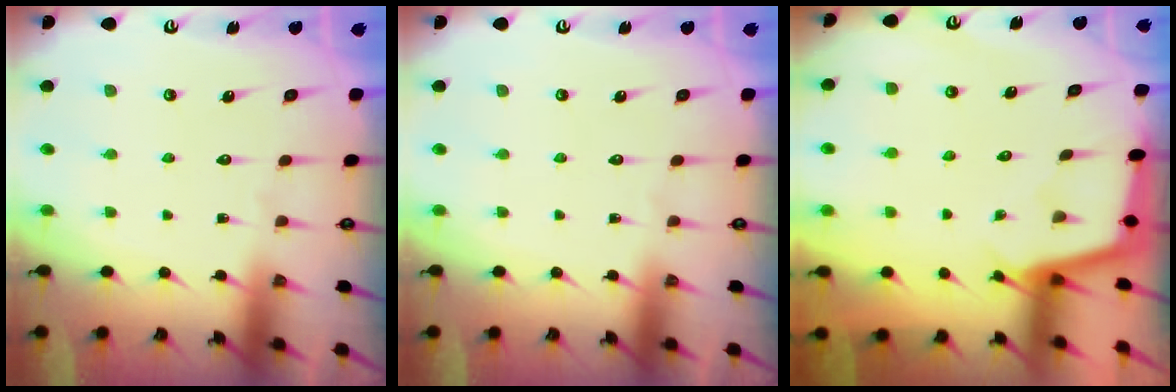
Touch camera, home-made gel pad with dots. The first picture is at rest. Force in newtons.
{"total": 0.0}
{"total": 2.5, "press": 2.5, "slide": 0.2}